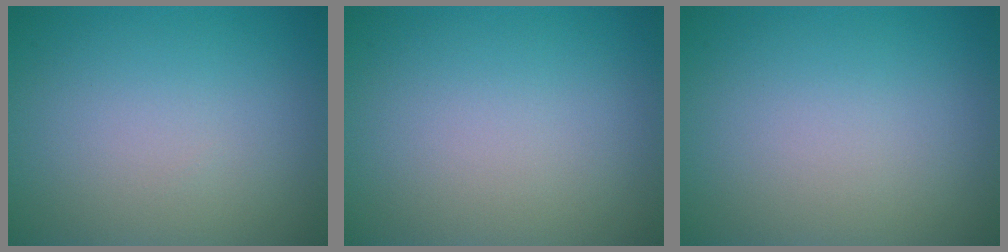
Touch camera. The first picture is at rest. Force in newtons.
{"total": 0.0}
{"total": 0.0}